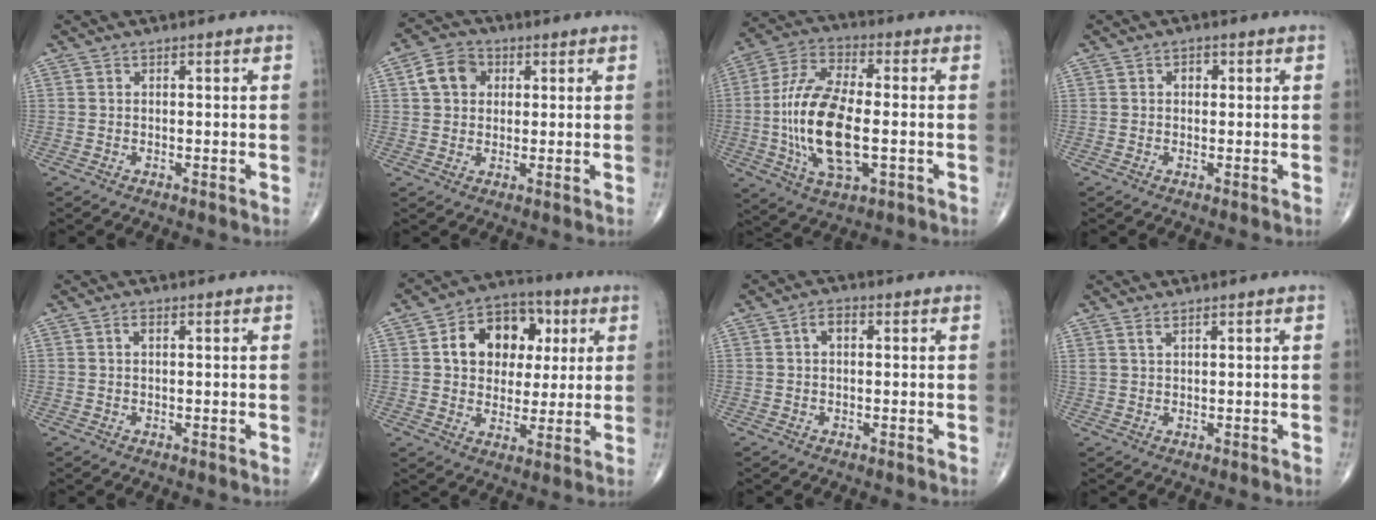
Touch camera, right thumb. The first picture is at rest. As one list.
[{"total": 6.6, "force": [1.7, 5.3, 3.6], "torque": [-0.049, 0.007, 0.024]}, {"total": 17.8, "force": [-2.3, 8.1, 15.7], "torque": [-0.314, 0.013, -0.039]}, {"total": 1.6, "force": [0.3, 1.2, 0.9], "torque": [-0.004, 0.004, 0.001]}, {"total": 1.2, "force": [0.4, 0.5, 1.0], "torque": [-0.021, 0.004, 0.008]}, {"total": 14.5, "force": [3.6, 10.8, 9.0], "torque": [-0.094, 0.009, 0.054]}, {"total": 2.7, "force": [0.6, 1.6, 2.2], "torque": [-0.037, 0.010, 0.009]}, {"total": 1.4, "force": [1.1, 0.3, 0.8], "torque": [-0.016, -0.003, 0.027]}]